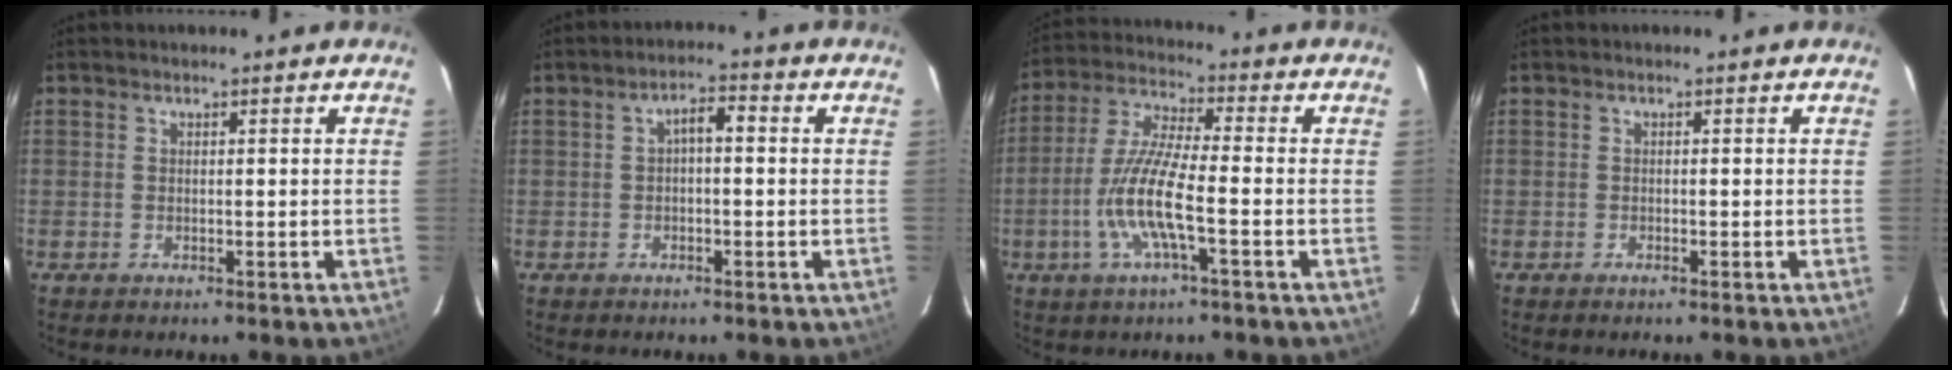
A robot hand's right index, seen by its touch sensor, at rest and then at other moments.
{"total": 3.1, "force": [-0.1, 1.3, 2.8], "torque": [-0.050, 0.014, -0.001]}
{"total": 11.0, "force": [-3.4, 1.4, 10.4], "torque": [-0.222, -0.003, -0.067]}
{"total": 0.0}